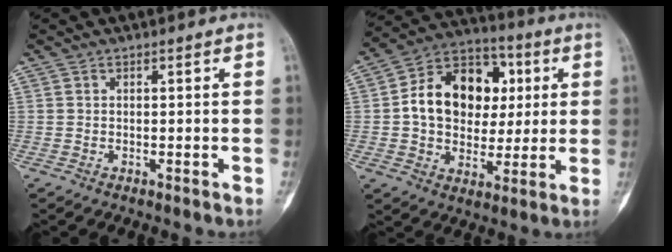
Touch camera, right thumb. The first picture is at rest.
{"total": 18.2, "force": [2.4, 13.6, 11.8], "torque": [-0.151, 0.020, 0.037]}